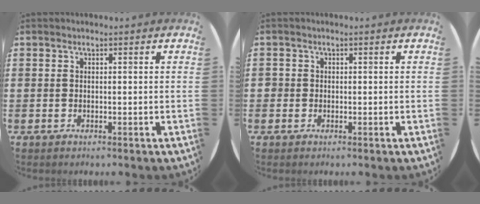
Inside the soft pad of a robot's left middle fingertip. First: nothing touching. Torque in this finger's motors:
{"motor_torque": [0.05, -0.03, -0.03, -0.02]}